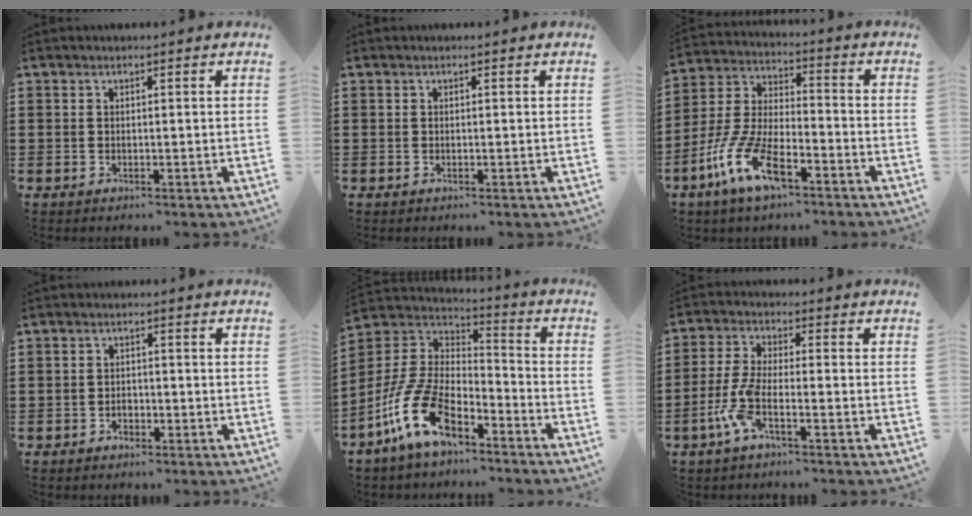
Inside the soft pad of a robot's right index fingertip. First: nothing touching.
{"total": 0.0}
{"total": 10.6, "force": [-6.2, 3.6, 7.8], "torque": [-0.195, -0.008, -0.124]}
{"total": 1.4, "force": [-1.0, 0.9, 0.5], "torque": [-0.014, -0.005, -0.020]}
{"total": 13.5, "force": [-8.9, 5.5, 8.6], "torque": [-0.214, 0.013, -0.181]}
{"total": 6.0, "force": [-3.2, 1.1, 5.0], "torque": [-0.135, -0.022, -0.066]}